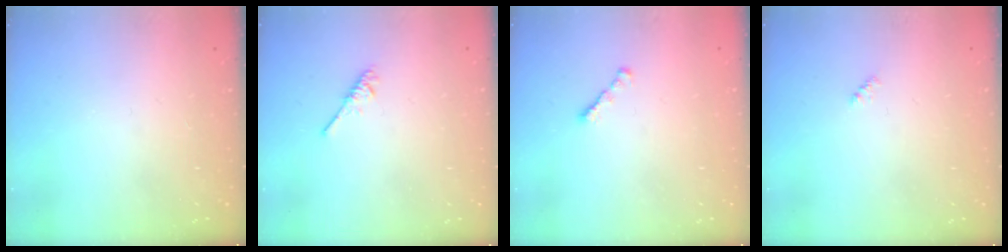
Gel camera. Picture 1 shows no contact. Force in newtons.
{"total": 1.9, "press": 1.9, "slide": 0.4}
{"total": 1.8, "press": 1.7, "slide": 0.6}
{"total": 2.4, "press": 2.4, "slide": 0.5}